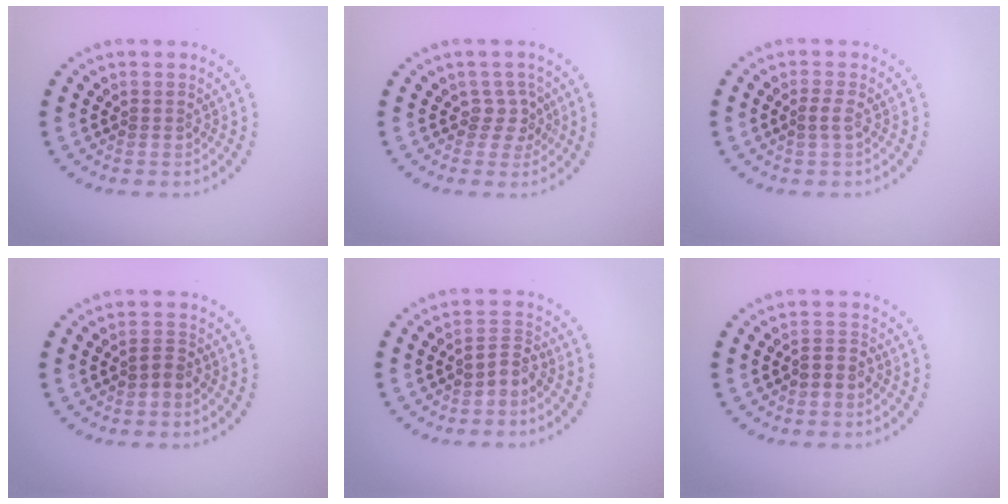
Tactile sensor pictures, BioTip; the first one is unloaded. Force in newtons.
{"total": 1.8, "press": 1.4, "slide": 1.2}
{"total": 0.9, "press": 0.9, "slide": 0.3}
{"total": 1.3, "press": 1.0, "slide": 0.8}
{"total": 2.2, "press": 1.4, "slide": 1.7}
{"total": 1.7, "press": 1.4, "slide": 0.9}